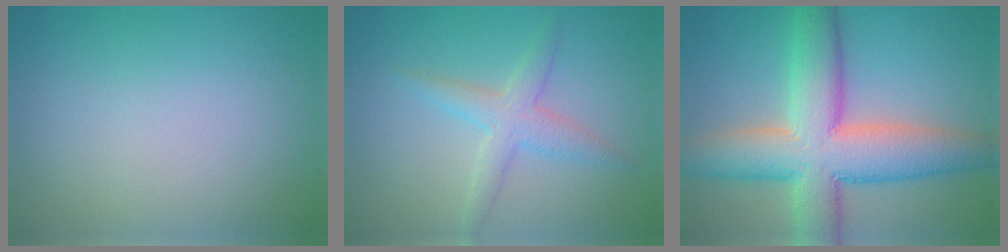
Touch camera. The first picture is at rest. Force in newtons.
{"total": 2.7, "press": 2.7, "slide": 0.0}
{"total": 10.5, "press": 10.5, "slide": 0.6}